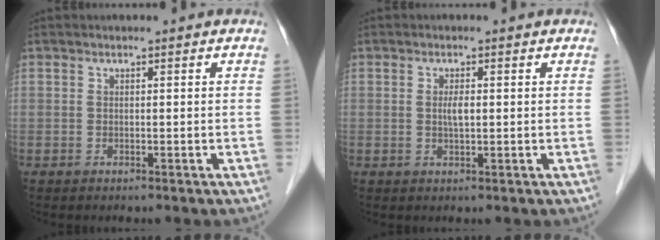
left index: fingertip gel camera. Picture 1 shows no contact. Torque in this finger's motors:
{"motor_torque": [0.60, 0.02, 0.06, 0.04]}